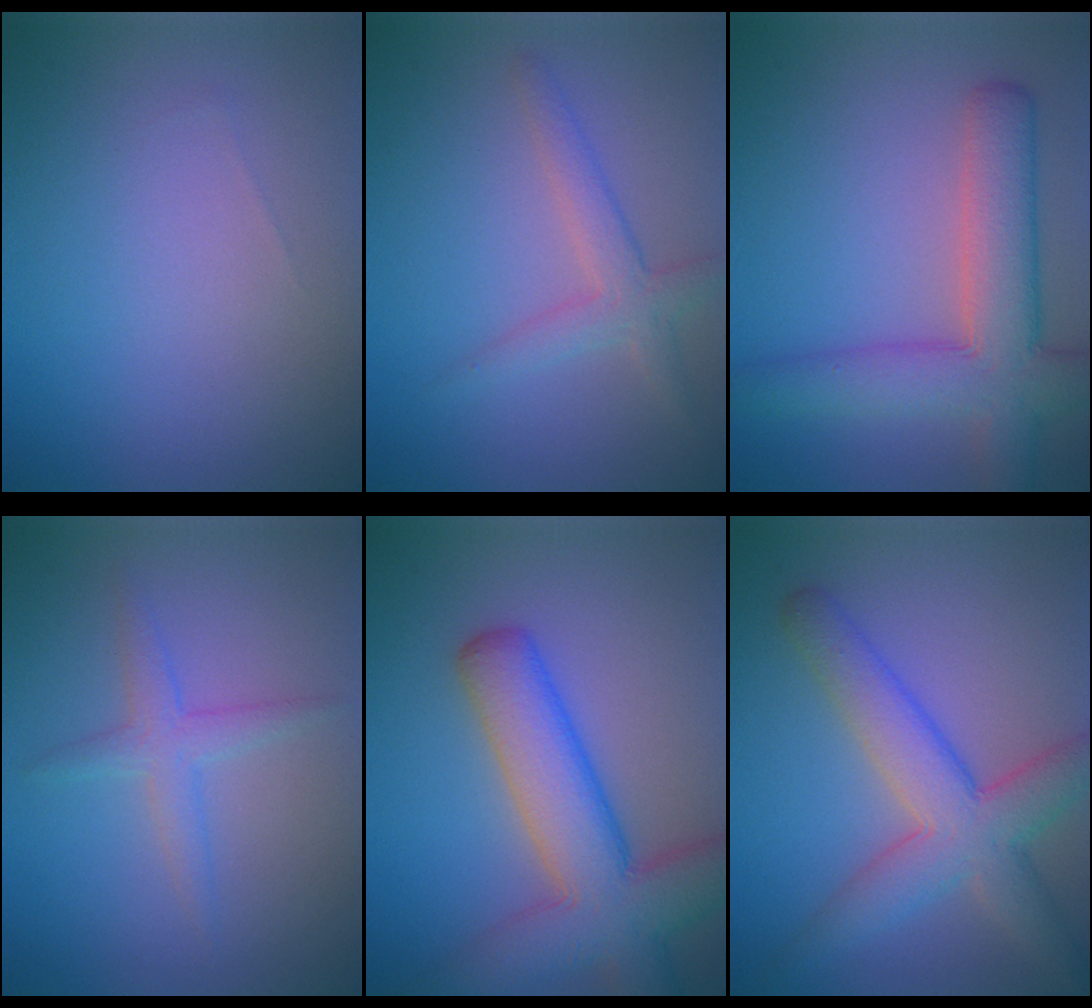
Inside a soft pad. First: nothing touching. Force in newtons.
{"total": 2.6, "press": 2.6, "slide": 0.1}
{"total": 7.0, "press": 7.0, "slide": 0.4}
{"total": 2.2, "press": 2.2, "slide": 0.1}
{"total": 8.6, "press": 8.6, "slide": 0.5}
{"total": 6.4, "press": 6.4, "slide": 0.5}